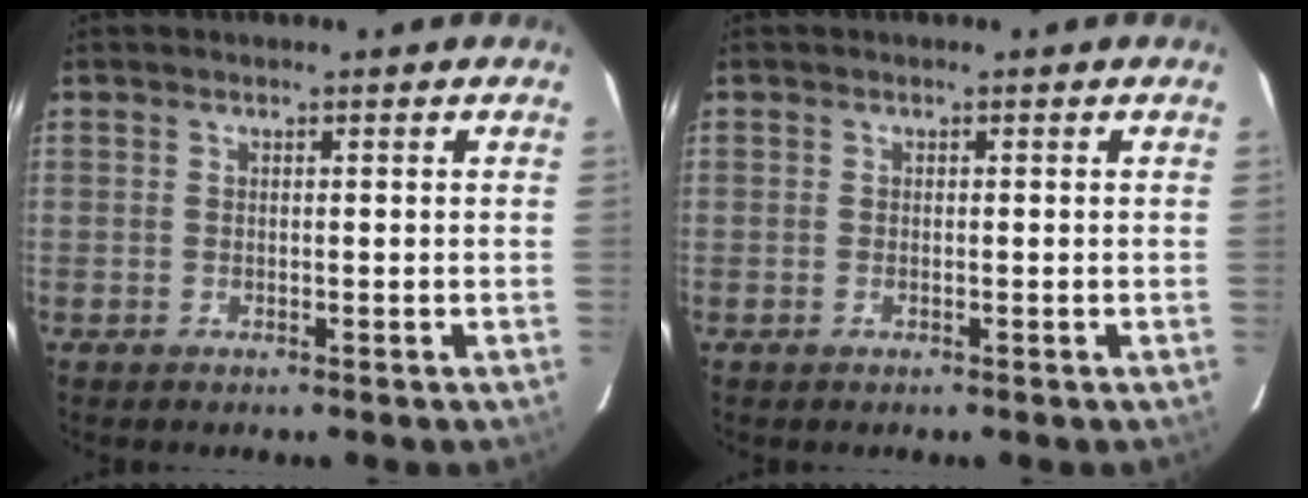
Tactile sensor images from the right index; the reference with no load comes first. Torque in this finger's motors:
{"motor_torque": [-0.11, 0.03, -0.05, 0.00]}